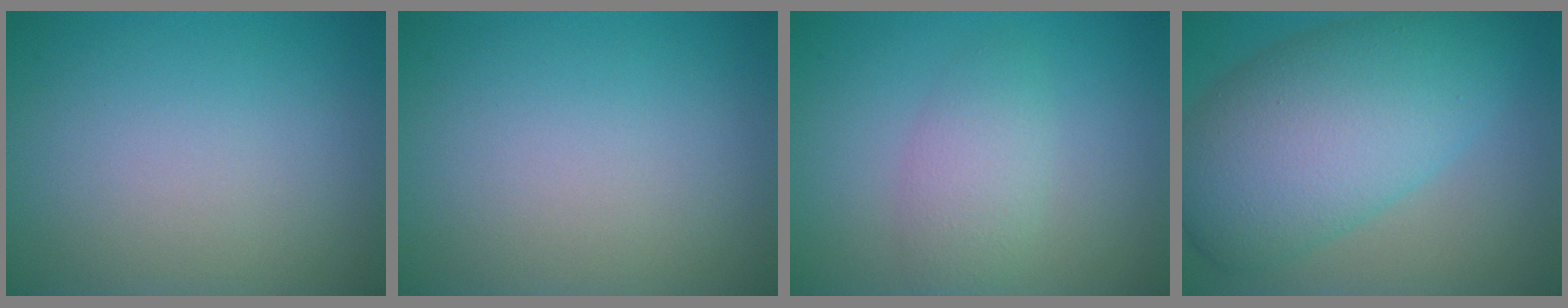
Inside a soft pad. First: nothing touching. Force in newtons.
{"total": 0.0}
{"total": 2.8, "press": 2.8, "slide": 0.2}
{"total": 11.1, "press": 11.1, "slide": 0.1}